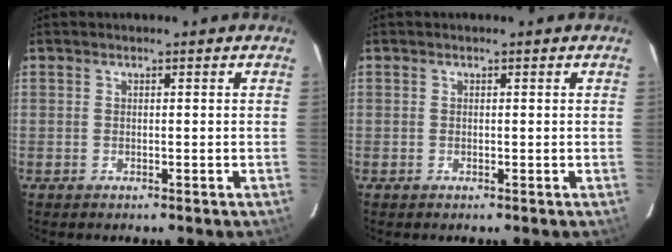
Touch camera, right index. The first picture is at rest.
{"total": 0.0}